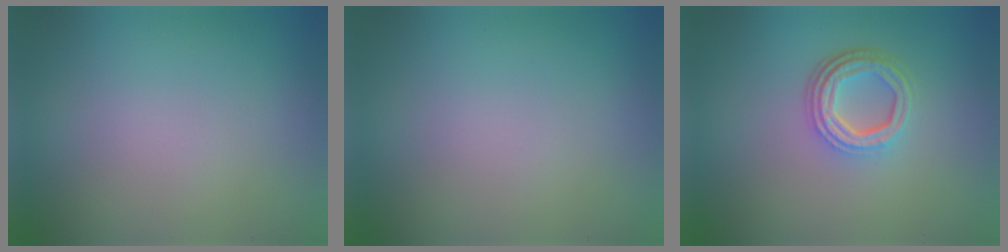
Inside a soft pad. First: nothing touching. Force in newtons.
{"total": 0.0}
{"total": 4.3, "press": 3.2, "slide": 2.9}